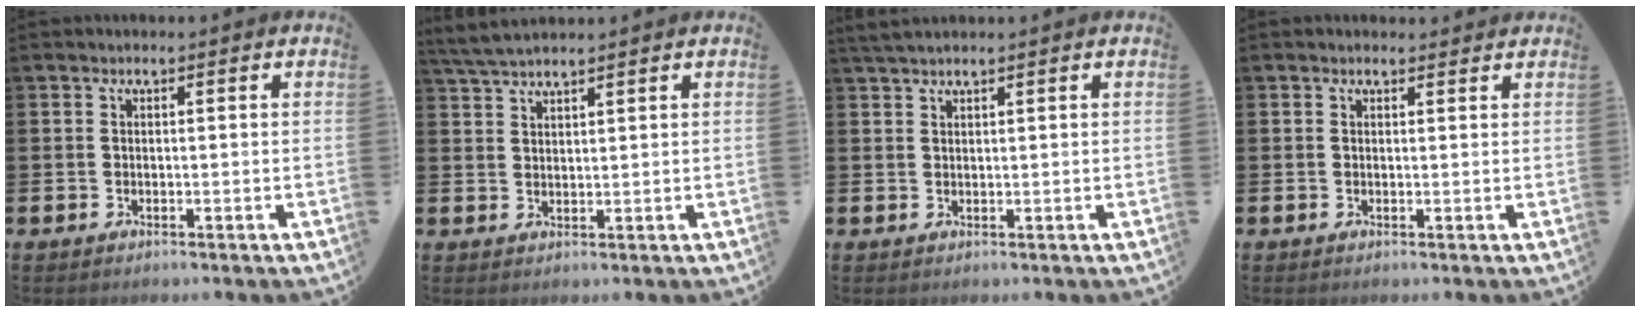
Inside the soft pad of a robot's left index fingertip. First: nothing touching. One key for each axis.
{"total": 3.3, "fx": 3.2, "fy": 0.3, "fz": 0.8, "tx": -0.026, "ty": -0.008, "tz": 0.060}
{"total": 2.0, "fx": 1.8, "fy": 0.3, "fz": 0.8, "tx": -0.012, "ty": 0.002, "tz": 0.033}
{"total": 0.8, "fx": 0.7, "fy": 0.4, "fz": 0.1, "tx": 0.010, "ty": 0.001, "tz": 0.010}